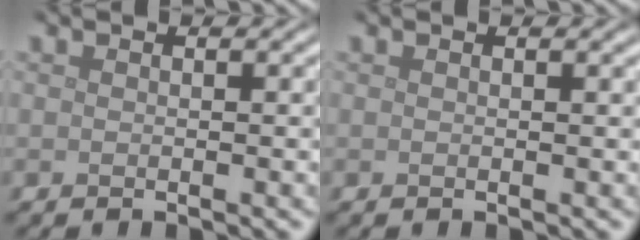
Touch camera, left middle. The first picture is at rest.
{"total": 0.6, "force": [0.4, 0.1, 0.4], "torque": [-0.002, 0.005, 0.006]}